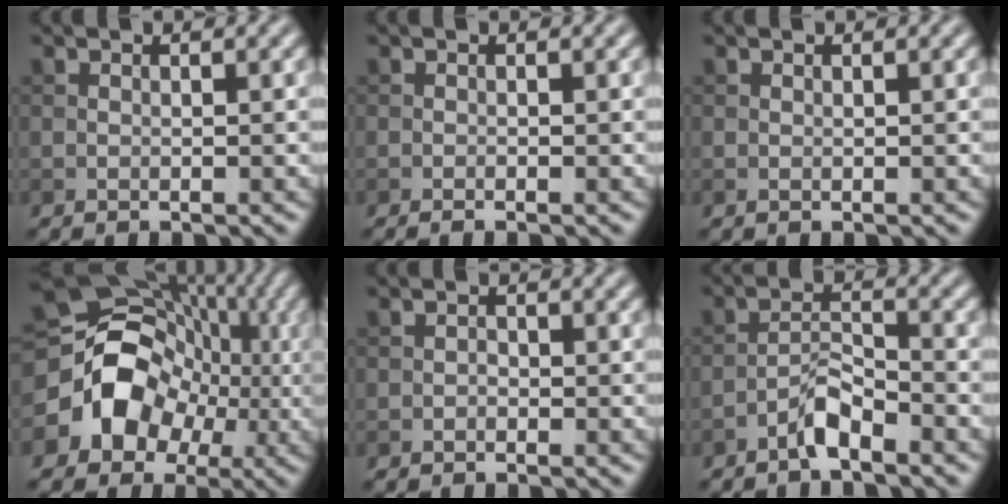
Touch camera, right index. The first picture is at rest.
{"total": 0.6, "force": [-0.4, 0.1, 0.5], "torque": [-0.009, -0.002, -0.008]}
{"total": 0.0}
{"total": 10.9, "force": [-1.7, 9.3, 5.4], "torque": [-0.085, -0.003, -0.054]}
{"total": 0.6, "force": [-0.3, 0.4, 0.2], "torque": [-0.001, 0.000, -0.006]}
{"total": 2.7, "force": [-2.1, 0.6, 1.6], "torque": [-0.030, 0.010, -0.043]}